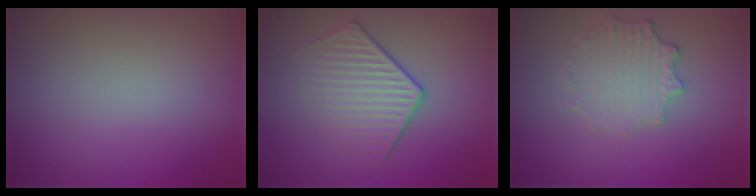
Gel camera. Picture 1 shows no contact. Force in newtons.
{"total": 3.8, "press": 3.1, "slide": 2.2}
{"total": 2.6, "press": 2.5, "slide": 0.9}